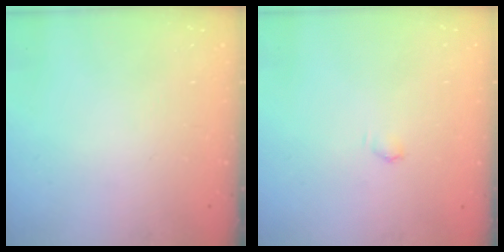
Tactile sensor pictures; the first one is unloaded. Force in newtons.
{"total": 3.5, "press": 3.4, "slide": 0.7}